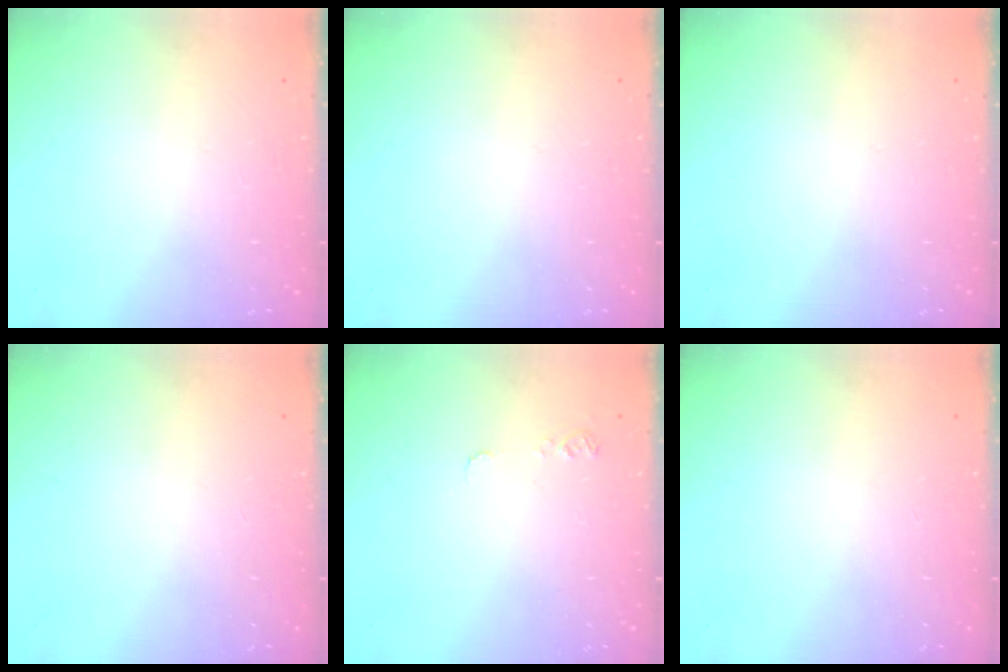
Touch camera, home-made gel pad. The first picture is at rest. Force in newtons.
{"total": 0.0}
{"total": 0.0}
{"total": 0.0}
{"total": 5.3, "press": 5.2, "slide": 0.5}
{"total": 0.0}